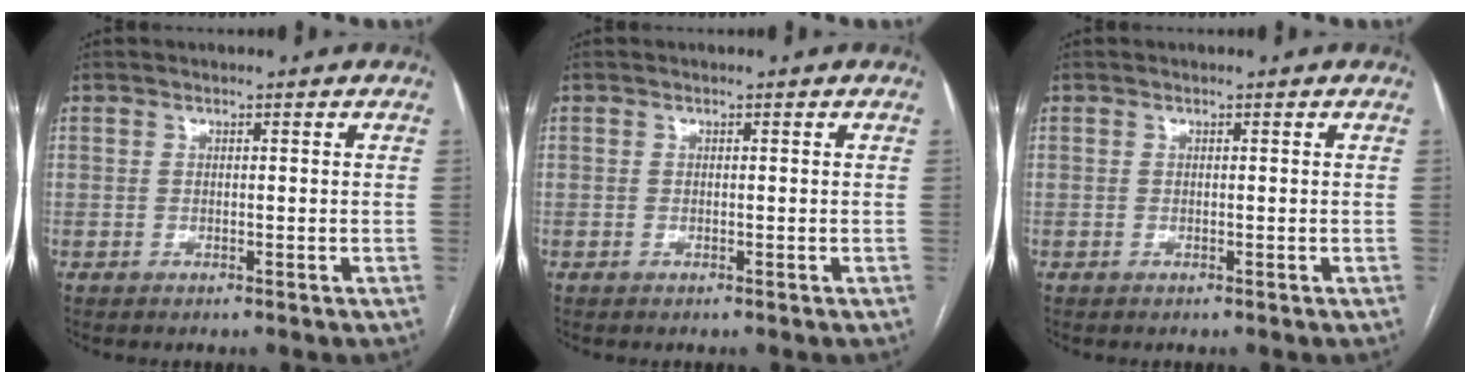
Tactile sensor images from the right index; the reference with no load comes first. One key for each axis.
{"total": 0.0}
{"total": 0.0}